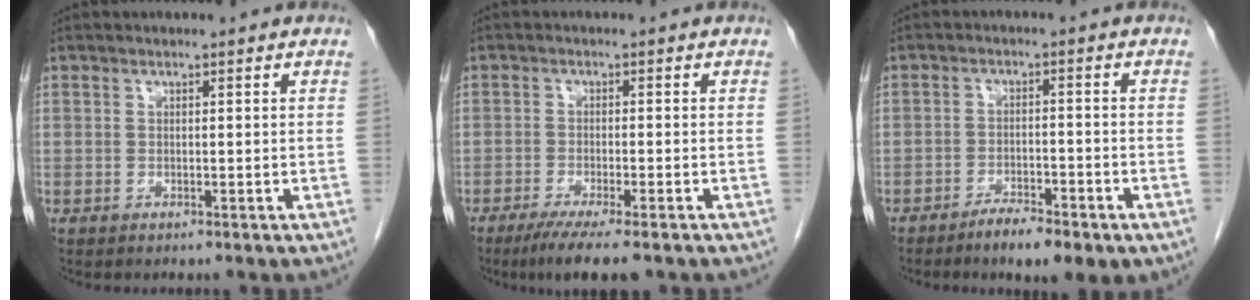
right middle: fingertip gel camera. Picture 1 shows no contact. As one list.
[{"total": 7.1, "force": [-5.2, 0.5, 4.8], "torque": [-0.075, -0.019, -0.078]}, {"total": 6.0, "force": [-4.0, 1.3, 4.3], "torque": [-0.069, -0.005, -0.059]}]